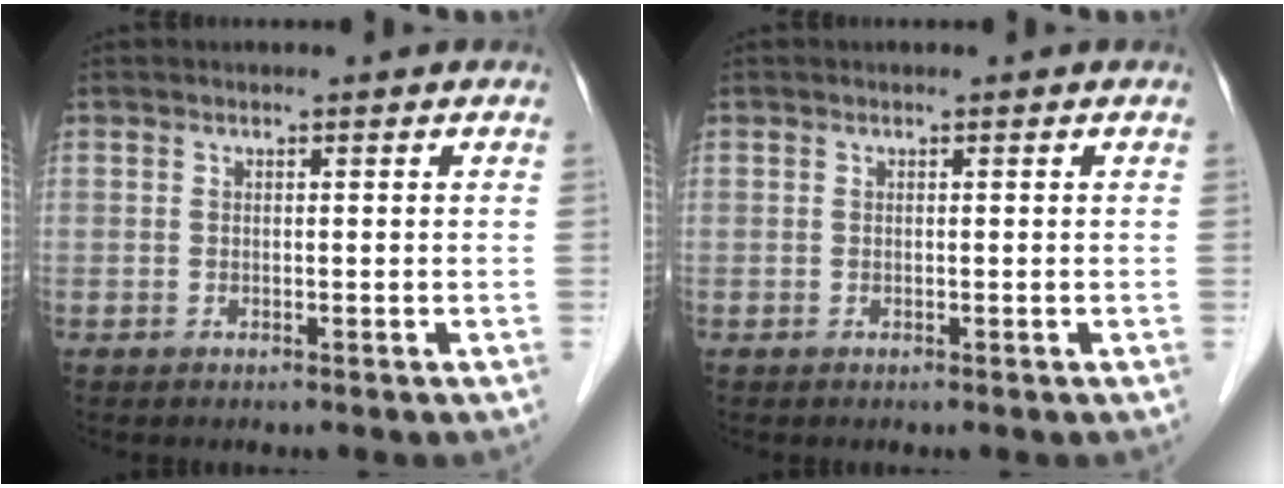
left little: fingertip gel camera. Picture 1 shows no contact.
{"total": 0.0}